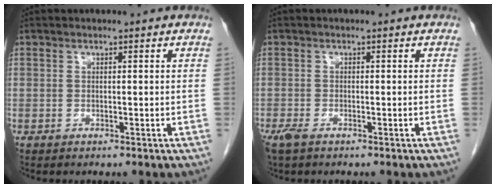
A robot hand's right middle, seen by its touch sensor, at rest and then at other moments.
{"total": 2.4, "force": [-1.7, 0.9, 1.5], "torque": [-0.039, -0.007, -0.028]}